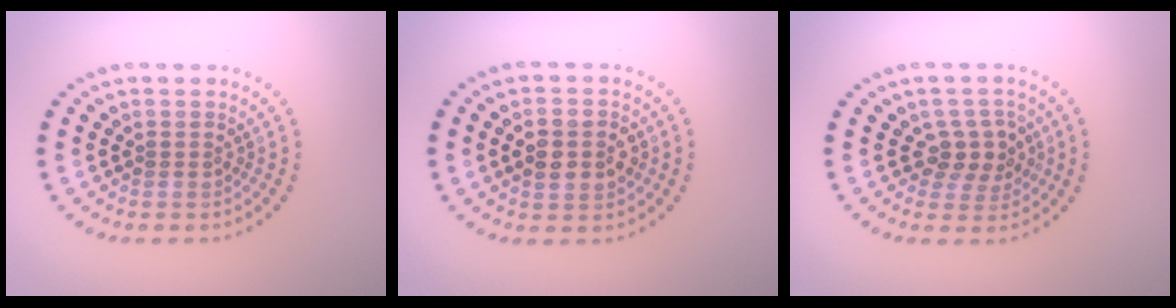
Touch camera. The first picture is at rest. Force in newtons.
{"total": 3.7, "press": 3.7, "slide": 0.1}
{"total": 2.8, "press": 2.6, "slide": 1.2}